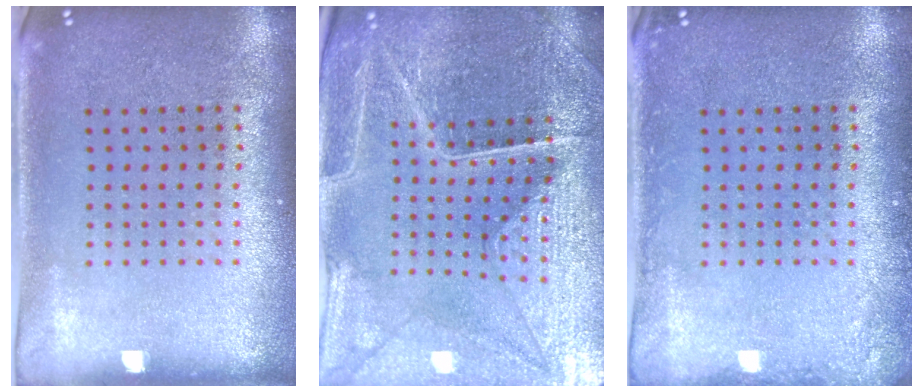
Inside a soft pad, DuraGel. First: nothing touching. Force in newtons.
{"total": 4.0, "press": 4.0, "slide": 0.6}
{"total": 1.2, "press": 1.2, "slide": 0.2}